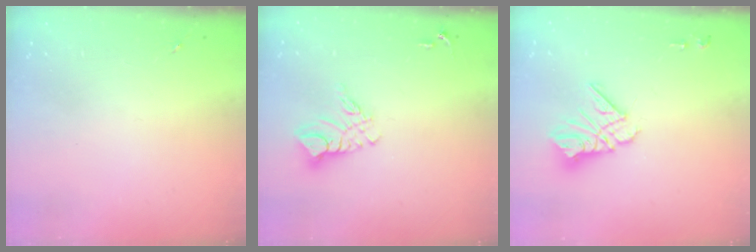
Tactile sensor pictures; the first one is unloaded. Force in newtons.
{"total": 9.8, "press": 9.8, "slide": 0.9}
{"total": 12.7, "press": 12.6, "slide": 1.1}